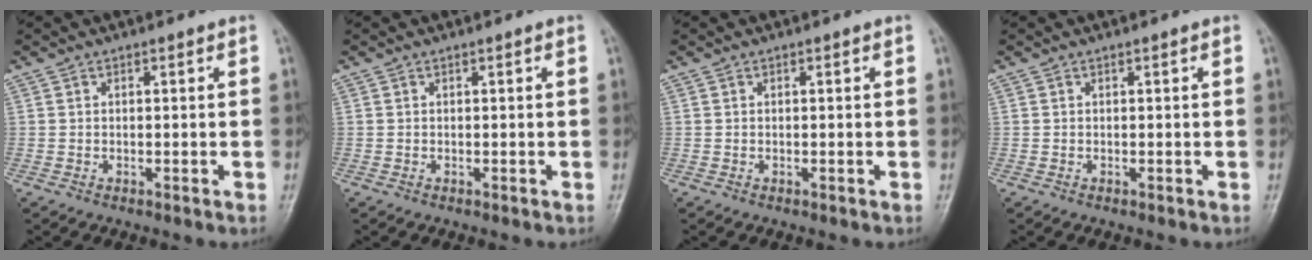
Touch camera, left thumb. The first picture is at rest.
{"total": 0.0}
{"total": 0.0}
{"total": 0.0}